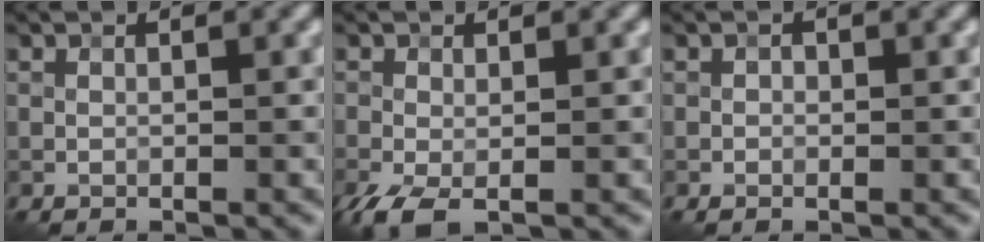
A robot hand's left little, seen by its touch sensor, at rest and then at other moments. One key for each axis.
{"total": 3.4, "fx": -1.8, "fy": 1.4, "fz": 2.6, "tx": -0.064, "ty": -0.010, "tz": -0.038}
{"total": 0.6, "fx": -0.2, "fy": 0.5, "fz": 0.4, "tx": -0.002, "ty": -0.001, "tz": -0.004}